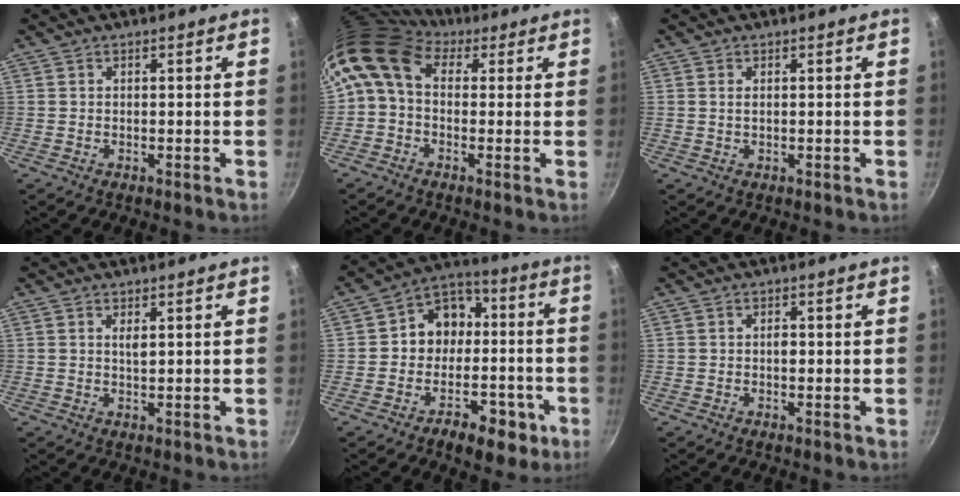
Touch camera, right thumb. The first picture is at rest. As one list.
[{"total": 9.9, "force": [2.2, 7.2, 6.5], "torque": [-0.121, 0.025, 0.016]}, {"total": 2.4, "force": [0.7, 0.9, 2.1], "torque": [-0.038, -0.005, 0.014]}, {"total": 1.6, "force": [0.7, 0.5, 1.3], "torque": [-0.022, -0.003, 0.012]}, {"total": 15.4, "force": [-3.6, 12.6, 8.0], "torque": [-0.061, 0.066, -0.053]}, {"total": 1.4, "force": [0.0, 0.8, 1.2], "torque": [-0.014, 0.004, -0.002]}]